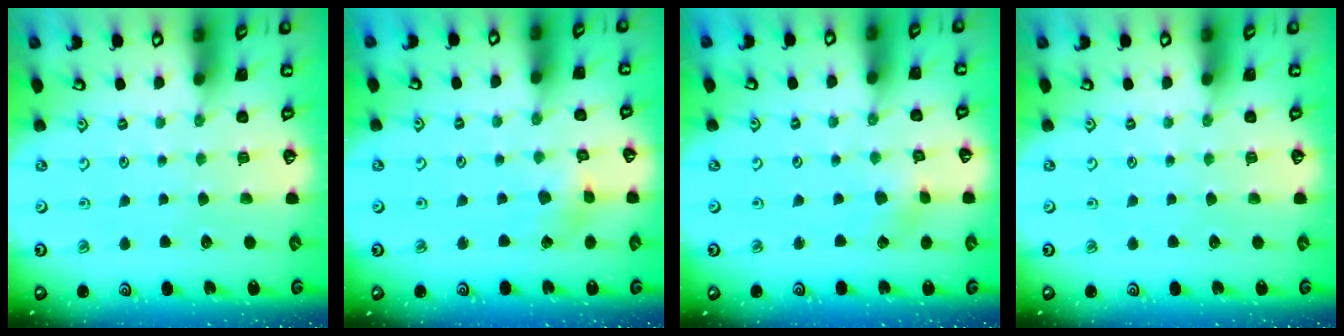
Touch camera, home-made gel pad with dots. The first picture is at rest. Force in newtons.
{"total": 2.5, "press": 2.5, "slide": 0.3}
{"total": 1.9, "press": 1.9, "slide": 0.2}
{"total": 0.0}